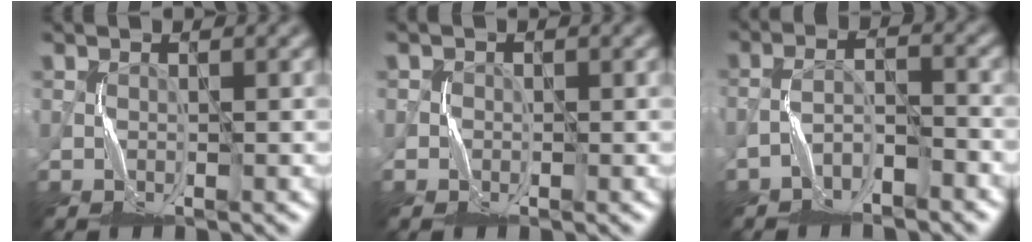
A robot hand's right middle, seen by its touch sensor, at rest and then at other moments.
{"total": 1.5, "force": [-0.3, 1.5, 0.0], "torque": [0.004, 0.002, -0.008]}
{"total": 2.7, "force": [-2.4, 0.7, 1.1], "torque": [-0.023, 0.014, -0.049]}